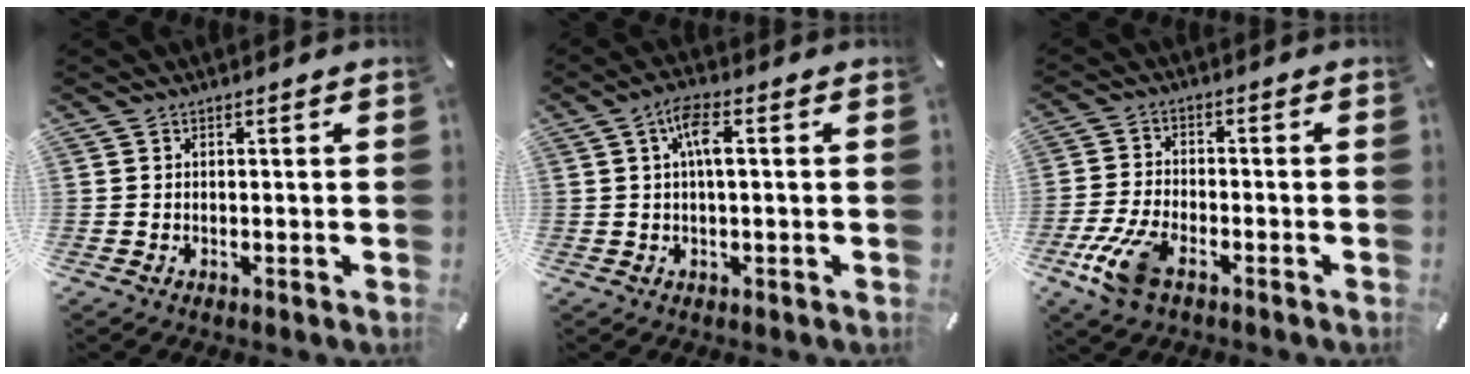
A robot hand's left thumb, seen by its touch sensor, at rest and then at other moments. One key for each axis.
{"total": 5.5, "fx": 0.8, "fy": 1.8, "fz": 5.2, "tx": -0.093, "ty": 0.006, "tz": 0.011}
{"total": 9.2, "fx": -4.8, "fy": 4.4, "fz": 6.5, "tx": -0.147, "ty": 0.006, "tz": -0.089}